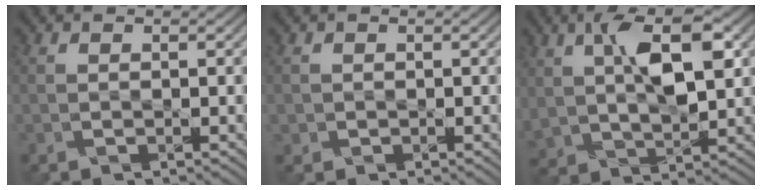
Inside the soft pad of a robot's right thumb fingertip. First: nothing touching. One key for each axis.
{"total": 1.1, "fx": -0.3, "fy": 1.0, "fz": 0.0, "tx": -0.006, "ty": -0.005, "tz": 0.001}
{"total": 8.2, "fx": 2.7, "fy": 4.0, "fz": 6.6, "tx": -0.142, "ty": 0.004, "tz": 0.052}